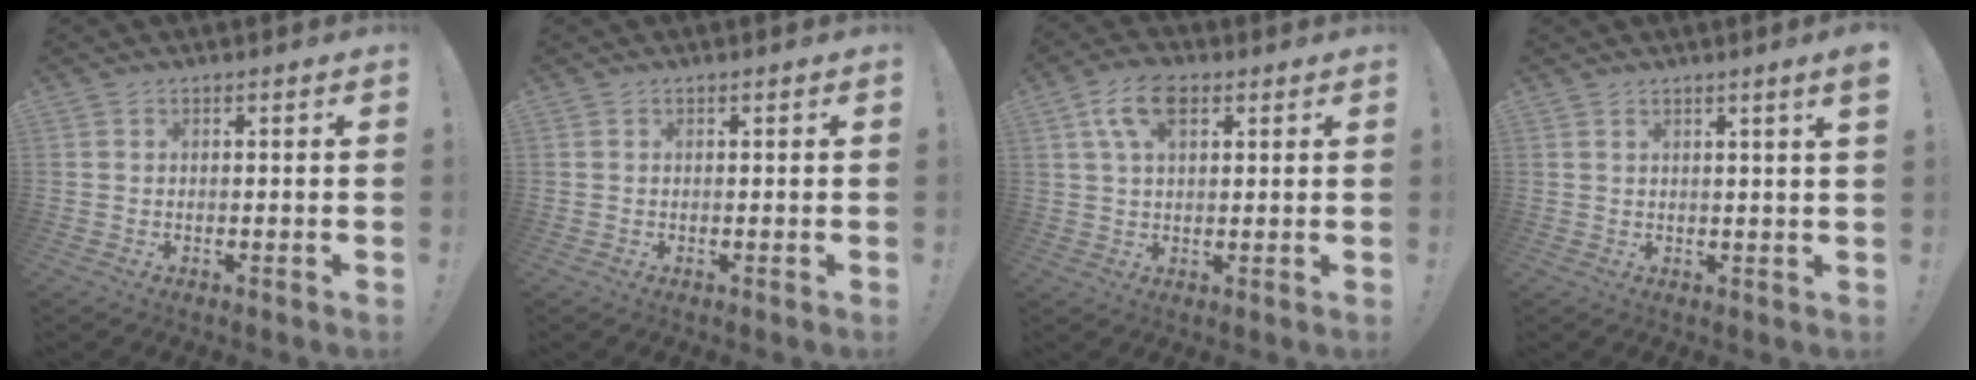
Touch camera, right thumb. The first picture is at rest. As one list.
[{"total": 0.0}, {"total": 9.2, "force": [3.8, 5.0, 6.7], "torque": [-0.119, 0.005, 0.073]}, {"total": 2.8, "force": [1.5, -0.8, 2.2], "torque": [-0.034, -0.009, 0.022]}]